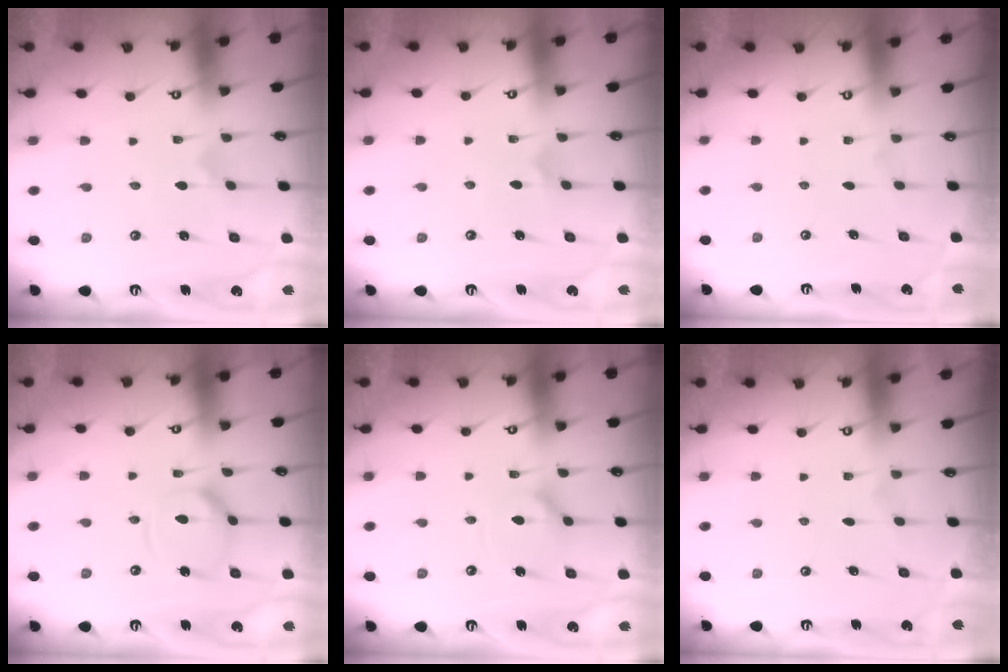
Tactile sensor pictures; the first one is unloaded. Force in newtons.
{"total": 2.9, "press": 2.9, "slide": 0.2}
{"total": 0.0}
{"total": 11.5, "press": 11.4, "slide": 1.2}
{"total": 7.1, "press": 7.1, "slide": 0.8}
{"total": 0.0}